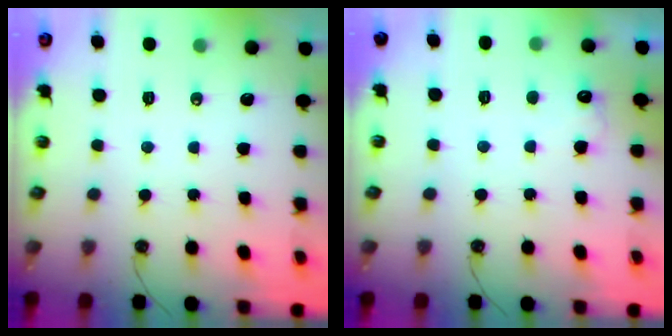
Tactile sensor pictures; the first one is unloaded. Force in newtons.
{"total": 4.7, "press": 4.5, "slide": 1.3}